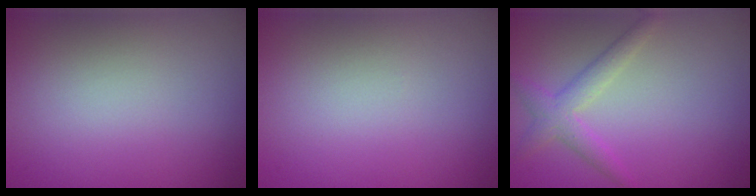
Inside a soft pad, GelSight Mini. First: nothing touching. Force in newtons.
{"total": 0.0}
{"total": 2.6, "press": 2.6, "slide": 0.2}